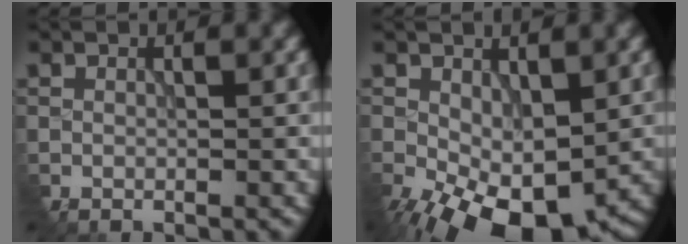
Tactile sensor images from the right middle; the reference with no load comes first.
{"total": 8.7, "force": [-3.5, 4.9, 6.3], "torque": [-0.130, -0.023, -0.047]}